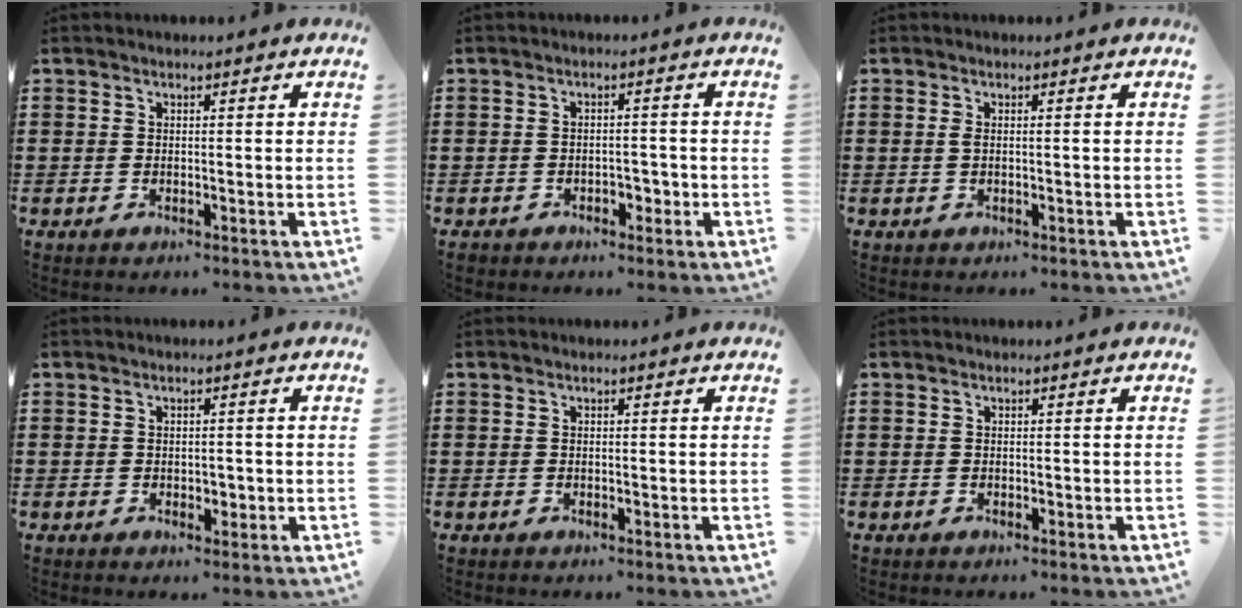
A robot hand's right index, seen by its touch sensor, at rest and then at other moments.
{"total": 2.6, "force": [-1.5, 1.4, 1.6], "torque": [-0.032, 0.001, -0.030]}
{"total": 0.9, "force": [0.0, 0.1, 0.9], "torque": [-0.018, 0.000, 0.000]}
{"total": 1.6, "force": [-0.2, 1.1, 1.2], "torque": [-0.022, 0.005, -0.004]}
{"total": 0.0}
{"total": 0.0}